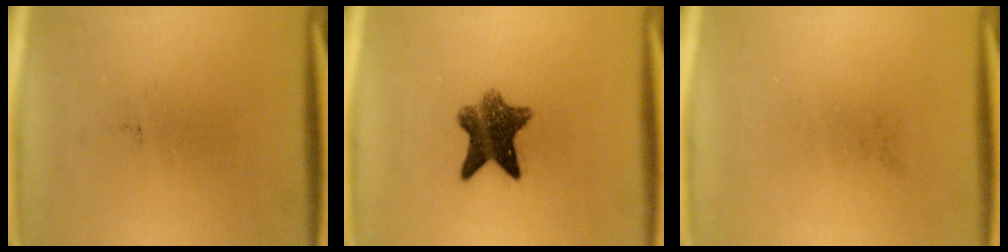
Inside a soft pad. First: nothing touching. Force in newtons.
{"total": 8.2}
{"total": 0.0}